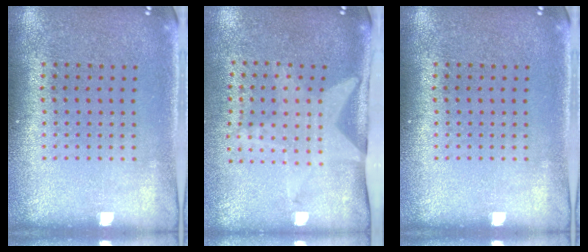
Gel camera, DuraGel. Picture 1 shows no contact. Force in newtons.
{"total": 2.0, "press": 1.5, "slide": 1.4}
{"total": 0.0}